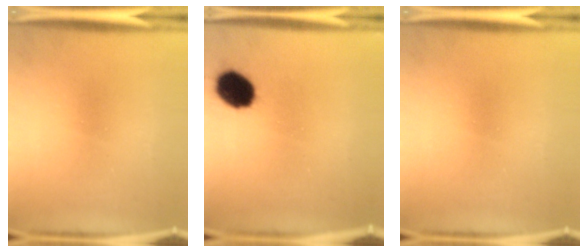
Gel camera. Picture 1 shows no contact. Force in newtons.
{"total": 10.3}
{"total": 0.0}